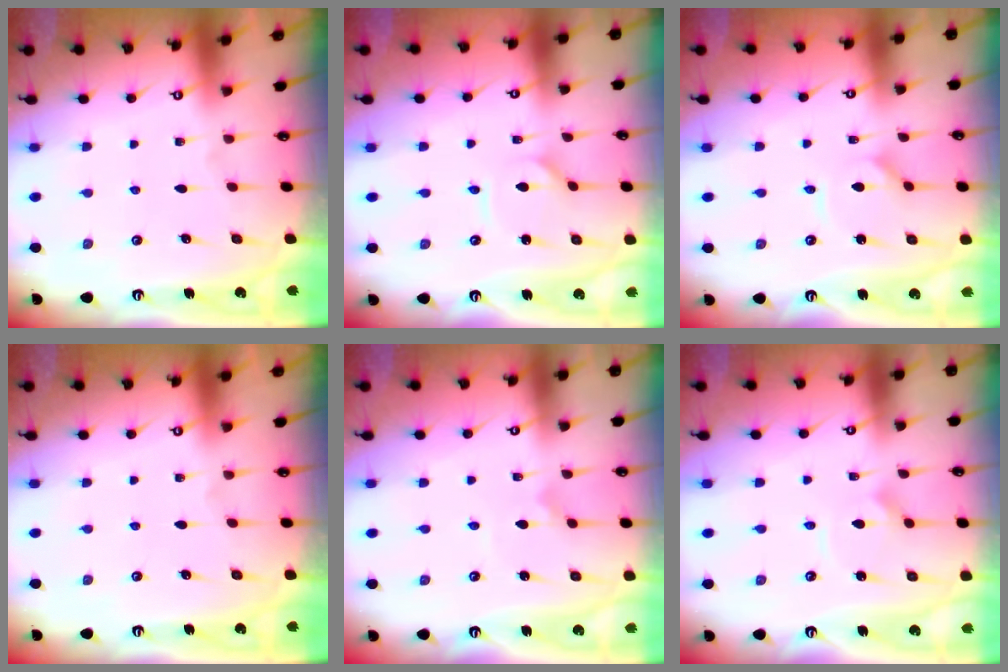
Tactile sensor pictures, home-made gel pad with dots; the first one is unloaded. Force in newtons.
{"total": 1.8, "press": 1.8, "slide": 0.2}
{"total": 1.8, "press": 1.7, "slide": 0.2}
{"total": 0.0}
{"total": 1.0, "press": 1.0, "slide": 0.1}
{"total": 2.5, "press": 2.5, "slide": 0.2}